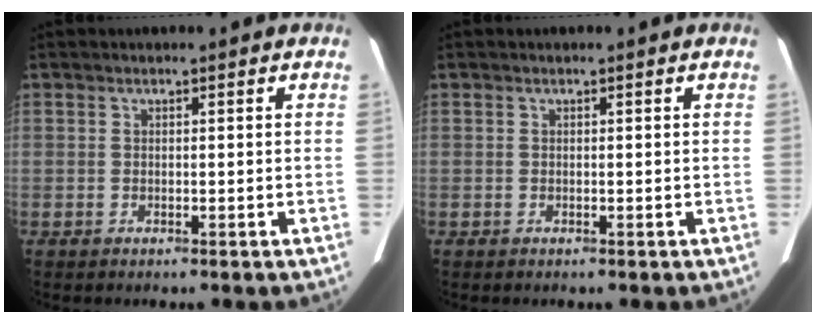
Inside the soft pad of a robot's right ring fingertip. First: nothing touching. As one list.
[{"total": 0.0}]